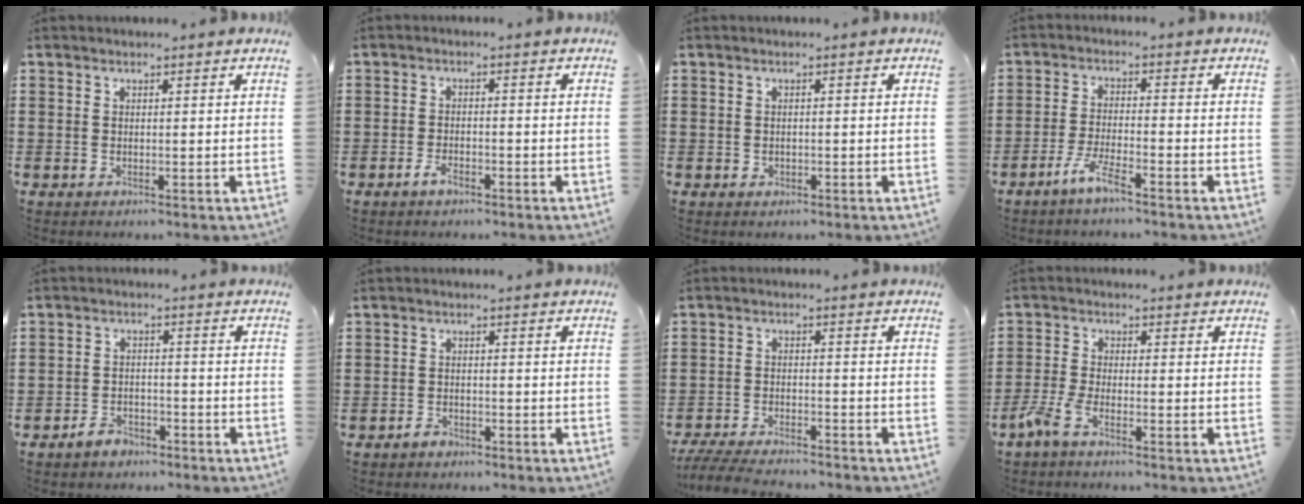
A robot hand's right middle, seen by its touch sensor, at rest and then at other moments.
{"total": 2.4, "force": [-1.6, 0.8, 1.6], "torque": [-0.037, -0.003, -0.033]}
{"total": 0.6, "force": [-0.1, 0.5, 0.3], "torque": [-0.009, 0.001, -0.002]}
{"total": 4.8, "force": [-3.4, 0.4, 3.3], "torque": [-0.075, -0.007, -0.065]}
{"total": 3.0, "force": [-2.6, 1.3, 0.7], "torque": [-0.017, 0.004, -0.052]}
{"total": 1.6, "force": [-1.4, 0.7, 0.5], "torque": [-0.013, -0.001, -0.028]}
{"total": 5.1, "force": [-4.9, 0.4, 1.5], "torque": [-0.035, -0.004, -0.098]}
{"total": 3.7, "force": [-2.4, 0.8, 2.7], "torque": [-0.081, -0.008, -0.054]}